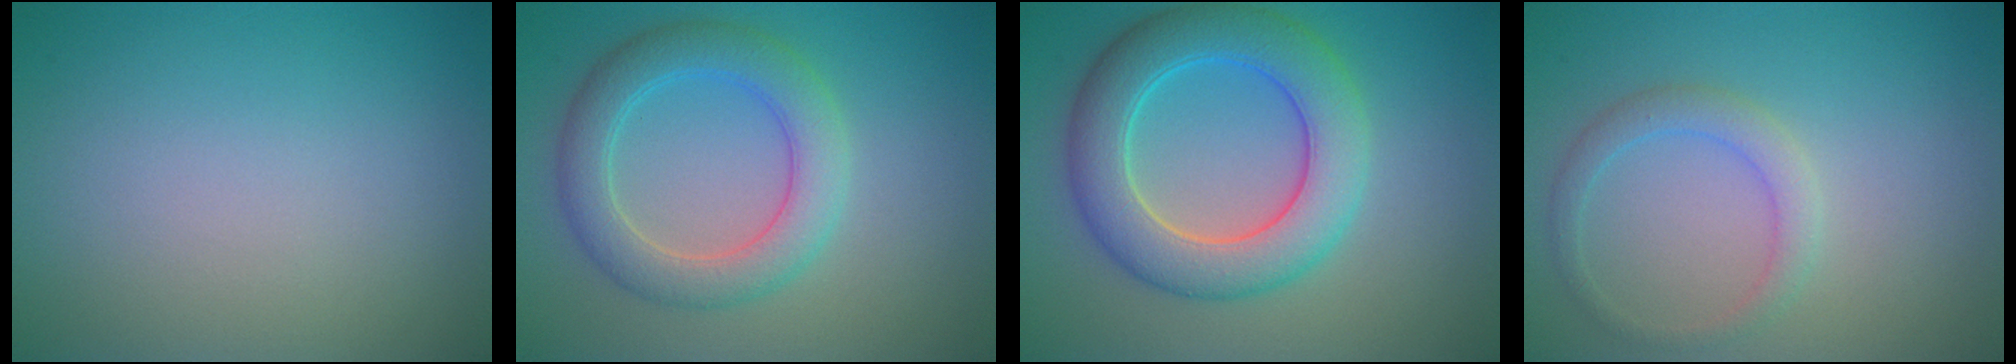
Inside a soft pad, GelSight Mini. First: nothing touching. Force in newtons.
{"total": 4.8, "press": 4.8, "slide": 0.2}
{"total": 7.3, "press": 7.3, "slide": 0.2}
{"total": 2.2, "press": 2.2, "slide": 0.2}